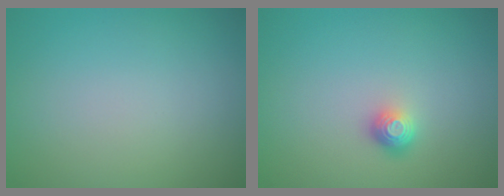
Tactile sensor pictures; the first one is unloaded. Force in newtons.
{"total": 1.5, "press": 1.1, "slide": 1.0}